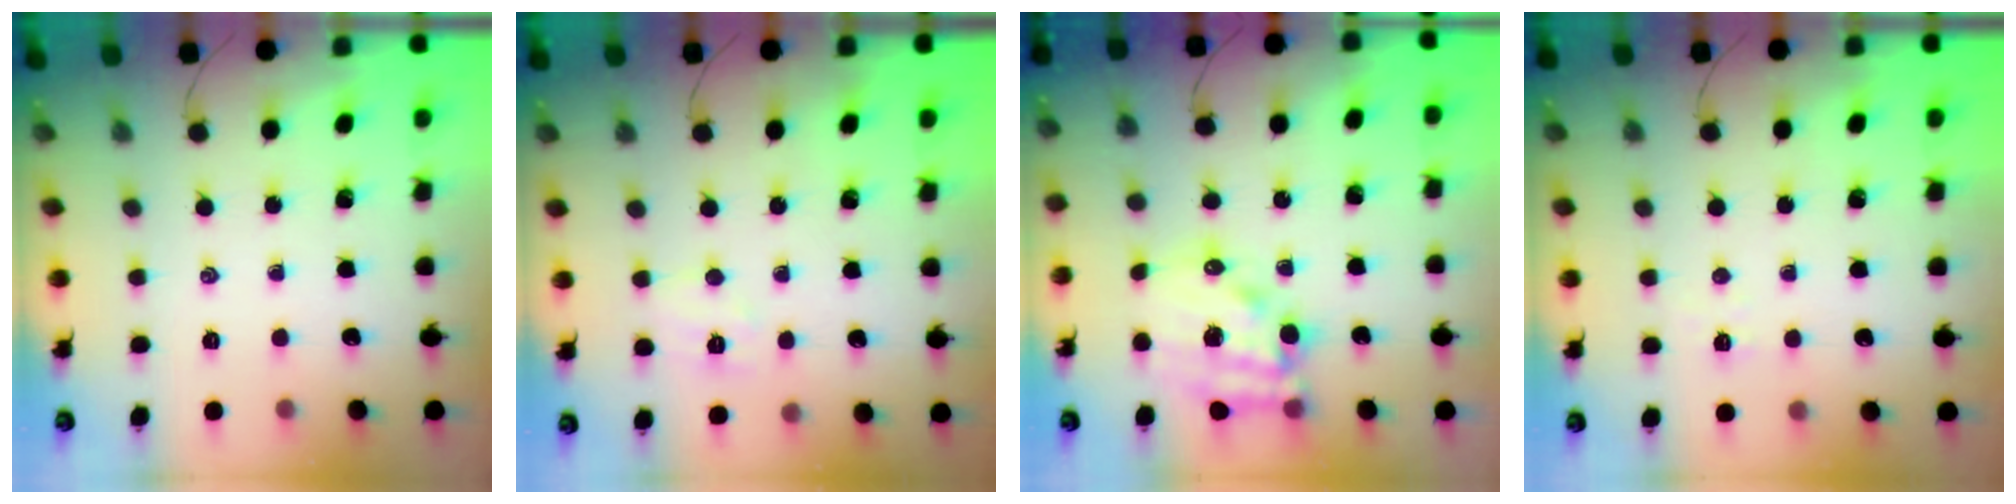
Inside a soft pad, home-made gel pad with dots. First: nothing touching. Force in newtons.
{"total": 5.1, "press": 5.0, "slide": 1.0}
{"total": 15.7, "press": 15.3, "slide": 3.8}
{"total": 2.9, "press": 2.8, "slide": 0.9}